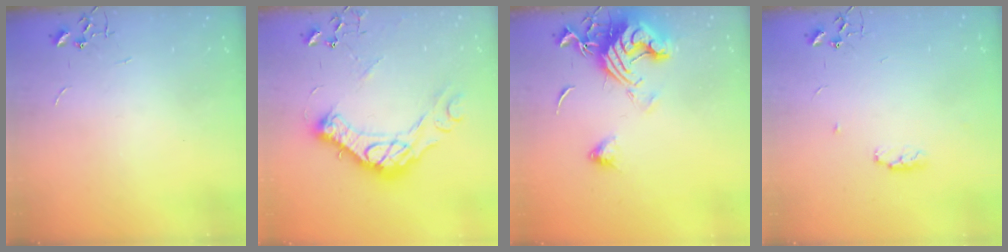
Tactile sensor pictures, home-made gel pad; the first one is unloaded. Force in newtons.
{"total": 19.8, "press": 19.7, "slide": 1.5}
{"total": 14.8, "press": 14.6, "slide": 1.8}
{"total": 4.7, "press": 4.6, "slide": 0.7}